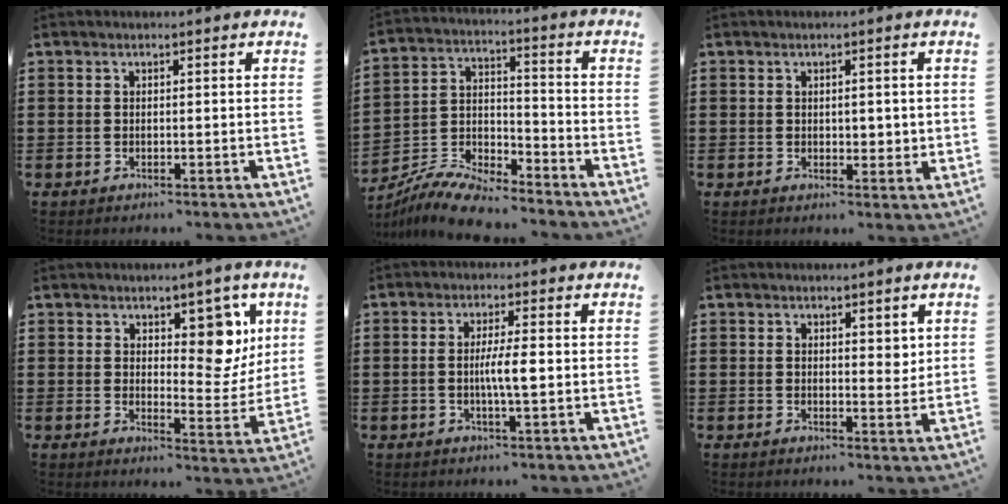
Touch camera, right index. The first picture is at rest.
{"total": 7.7, "force": [-7.3, 1.0, 2.0], "torque": [-0.049, 0.008, -0.146]}
{"total": 1.9, "force": [0.4, 1.2, 1.4], "torque": [-0.022, 0.006, 0.005]}
{"total": 8.1, "force": [4.1, 4.3, 5.5], "torque": [-0.073, -0.015, 0.063]}
{"total": 4.4, "force": [-0.4, 0.3, 4.3], "torque": [-0.083, -0.007, -0.012]}
{"total": 2.3, "force": [1.6, 1.2, 1.2], "torque": [-0.008, 0.000, 0.026]}